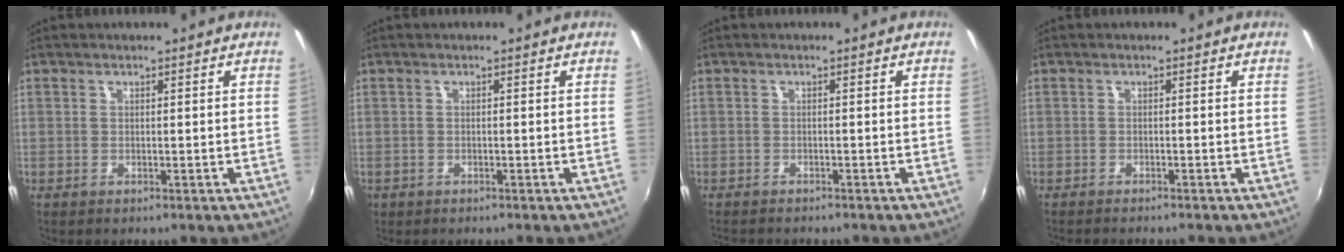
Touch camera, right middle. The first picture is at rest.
{"total": 1.1, "force": [-0.7, 0.8, 0.2], "torque": [-0.009, -0.003, -0.011]}
{"total": 3.4, "force": [-3.1, 0.6, 1.1], "torque": [-0.029, -0.015, -0.051]}
{"total": 2.2, "force": [-2.0, -0.1, 0.7], "torque": [-0.023, -0.013, -0.037]}